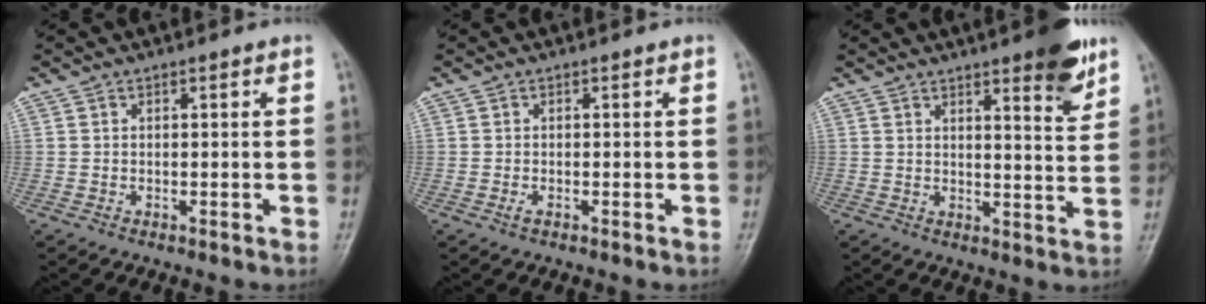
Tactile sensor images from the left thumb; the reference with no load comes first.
{"total": 0.7, "force": [-0.4, 0.3, 0.6], "torque": [-0.012, 0.001, -0.007]}
{"total": 8.8, "force": [5.7, 1.9, 6.5], "torque": [-0.069, -0.033, 0.073]}